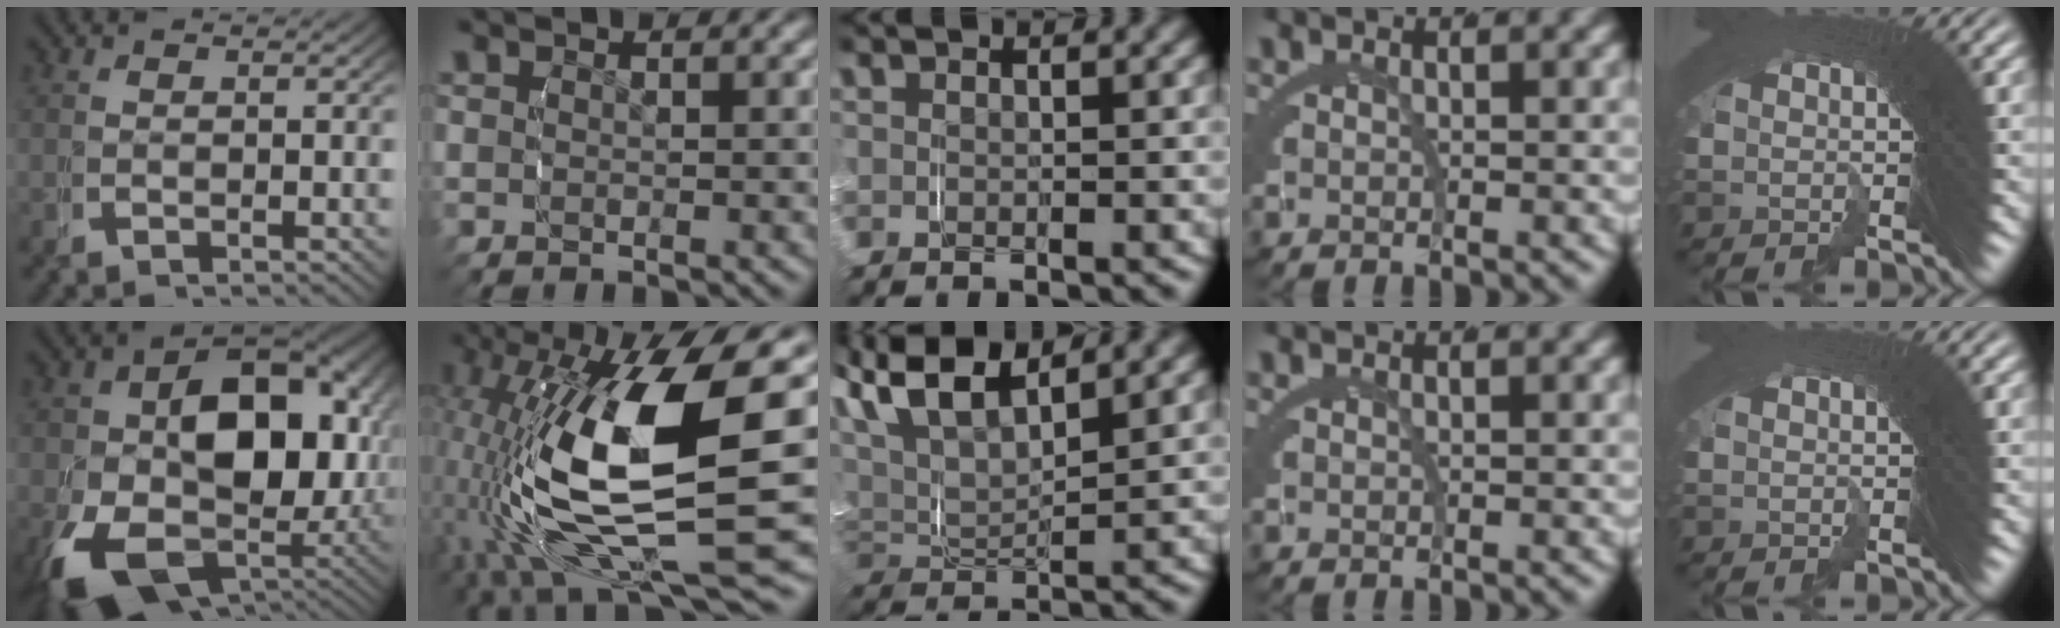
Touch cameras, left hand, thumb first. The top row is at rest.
{"thumb": {"total": 18.3, "force": [-3.4, 12.6, 12.9], "torque": [-0.245, -0.078, -0.010]}, "index": {"total": 15.1, "force": [-1.9, 6.7, 13.4], "torque": [-0.260, -0.029, -0.005]}, "middle": {"total": 9.2, "force": [3.0, 6.7, 5.6], "torque": [-0.149, -0.011, 0.041]}}